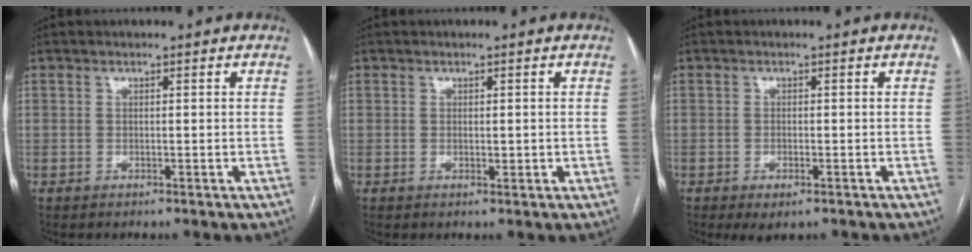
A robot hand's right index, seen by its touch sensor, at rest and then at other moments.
{"total": 1.0, "force": [-0.1, 0.4, 0.9], "torque": [-0.013, -0.002, 0.001]}
{"total": 3.0, "force": [-1.8, 1.1, 2.2], "torque": [-0.034, -0.003, -0.019]}